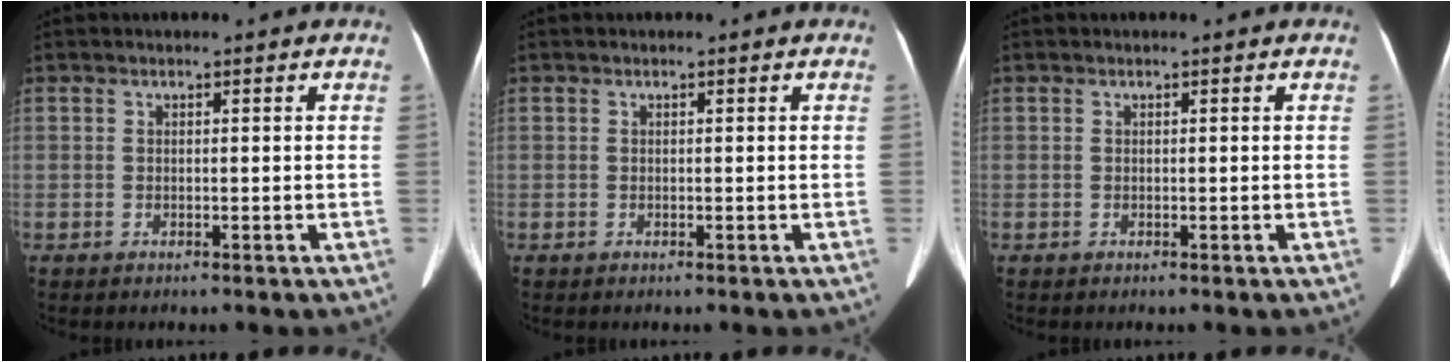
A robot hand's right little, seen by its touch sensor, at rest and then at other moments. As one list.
[{"total": 0.0}, {"total": 0.0}]